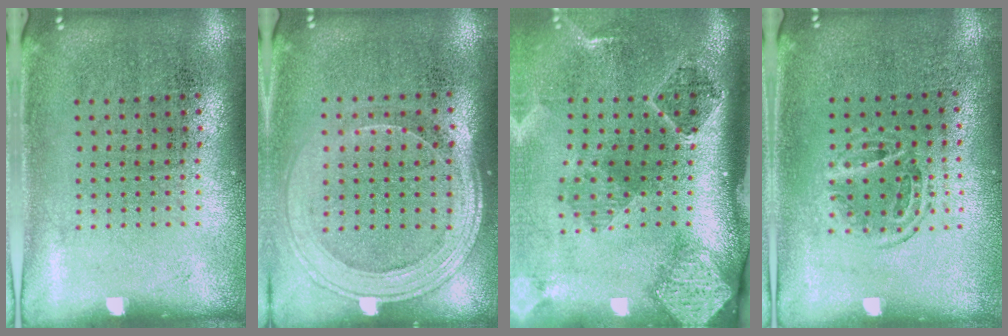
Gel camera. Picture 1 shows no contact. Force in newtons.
{"total": 1.8, "press": 1.6, "slide": 0.7}
{"total": 2.8, "press": 1.9, "slide": 2.1}
{"total": 1.0, "press": 0.9, "slide": 0.4}